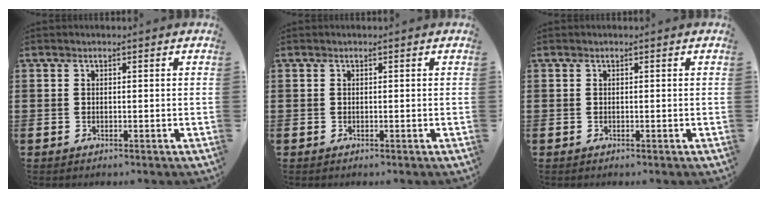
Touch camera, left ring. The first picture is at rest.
{"total": 0.0}
{"total": 0.0}